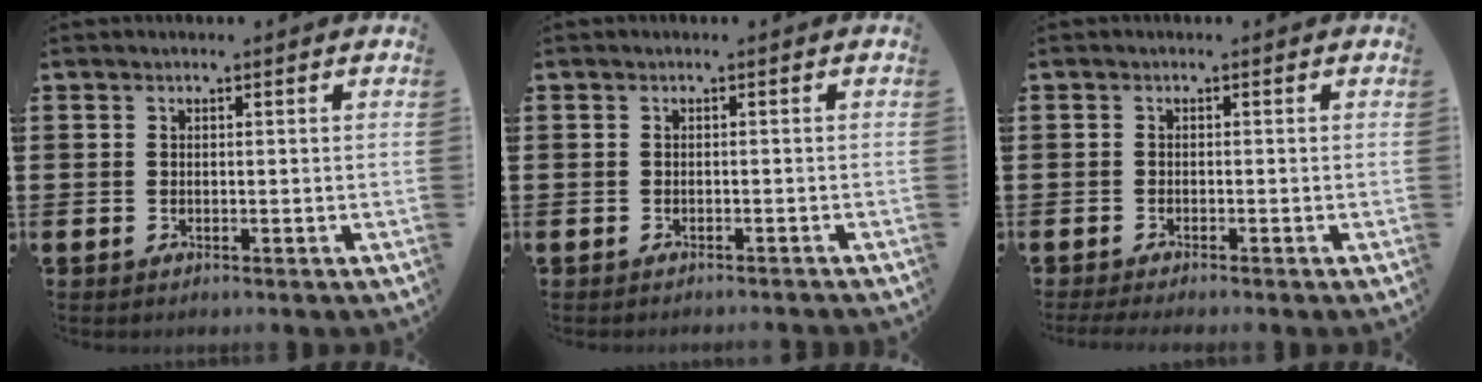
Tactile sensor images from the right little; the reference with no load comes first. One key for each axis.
{"total": 0.5, "fx": -0.5, "fy": -0.1, "fz": 0.0, "tx": 0.000, "ty": -0.001, "tz": -0.011}
{"total": 0.9, "fx": -0.6, "fy": 0.0, "fz": 0.6, "tx": -0.008, "ty": -0.002, "tz": -0.013}